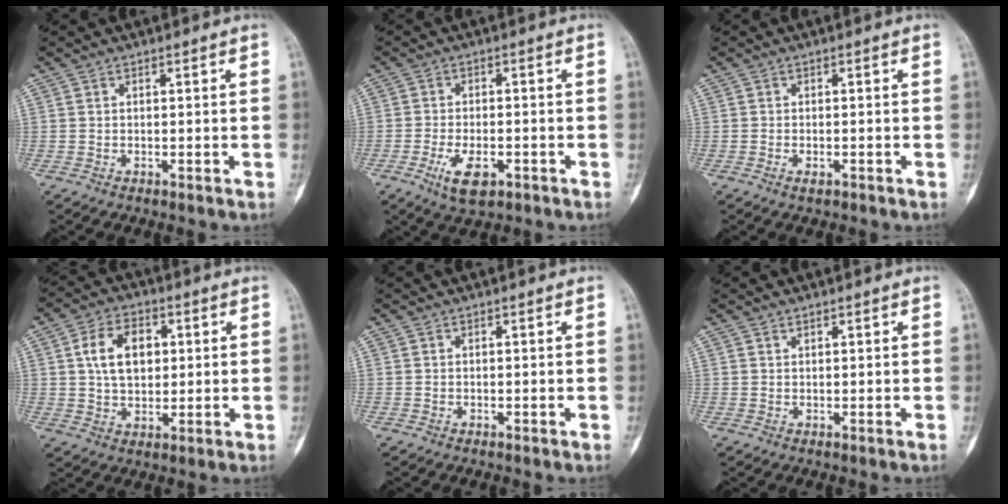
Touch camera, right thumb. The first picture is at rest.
{"total": 6.2, "force": [-2.8, 3.0, 4.6], "torque": [-0.083, 0.006, -0.043]}
{"total": 1.1, "force": [-0.6, 0.6, 0.7], "torque": [-0.014, 0.004, -0.008]}
{"total": 9.8, "force": [2.2, 6.5, 7.0], "torque": [-0.100, -0.001, 0.037]}
{"total": 0.0}
{"total": 0.6, "force": [0.6, 0.2, 0.0], "torque": [-0.002, -0.003, 0.011]}